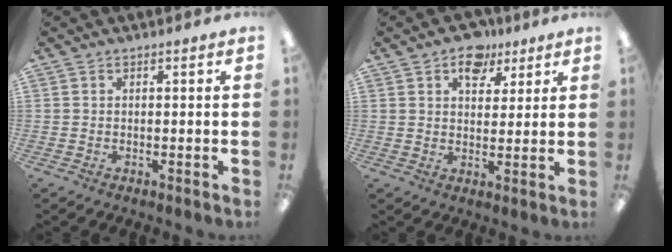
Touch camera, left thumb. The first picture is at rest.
{"total": 8.4, "force": [5.3, 5.3, 3.8], "torque": [-0.037, -0.021, 0.090]}